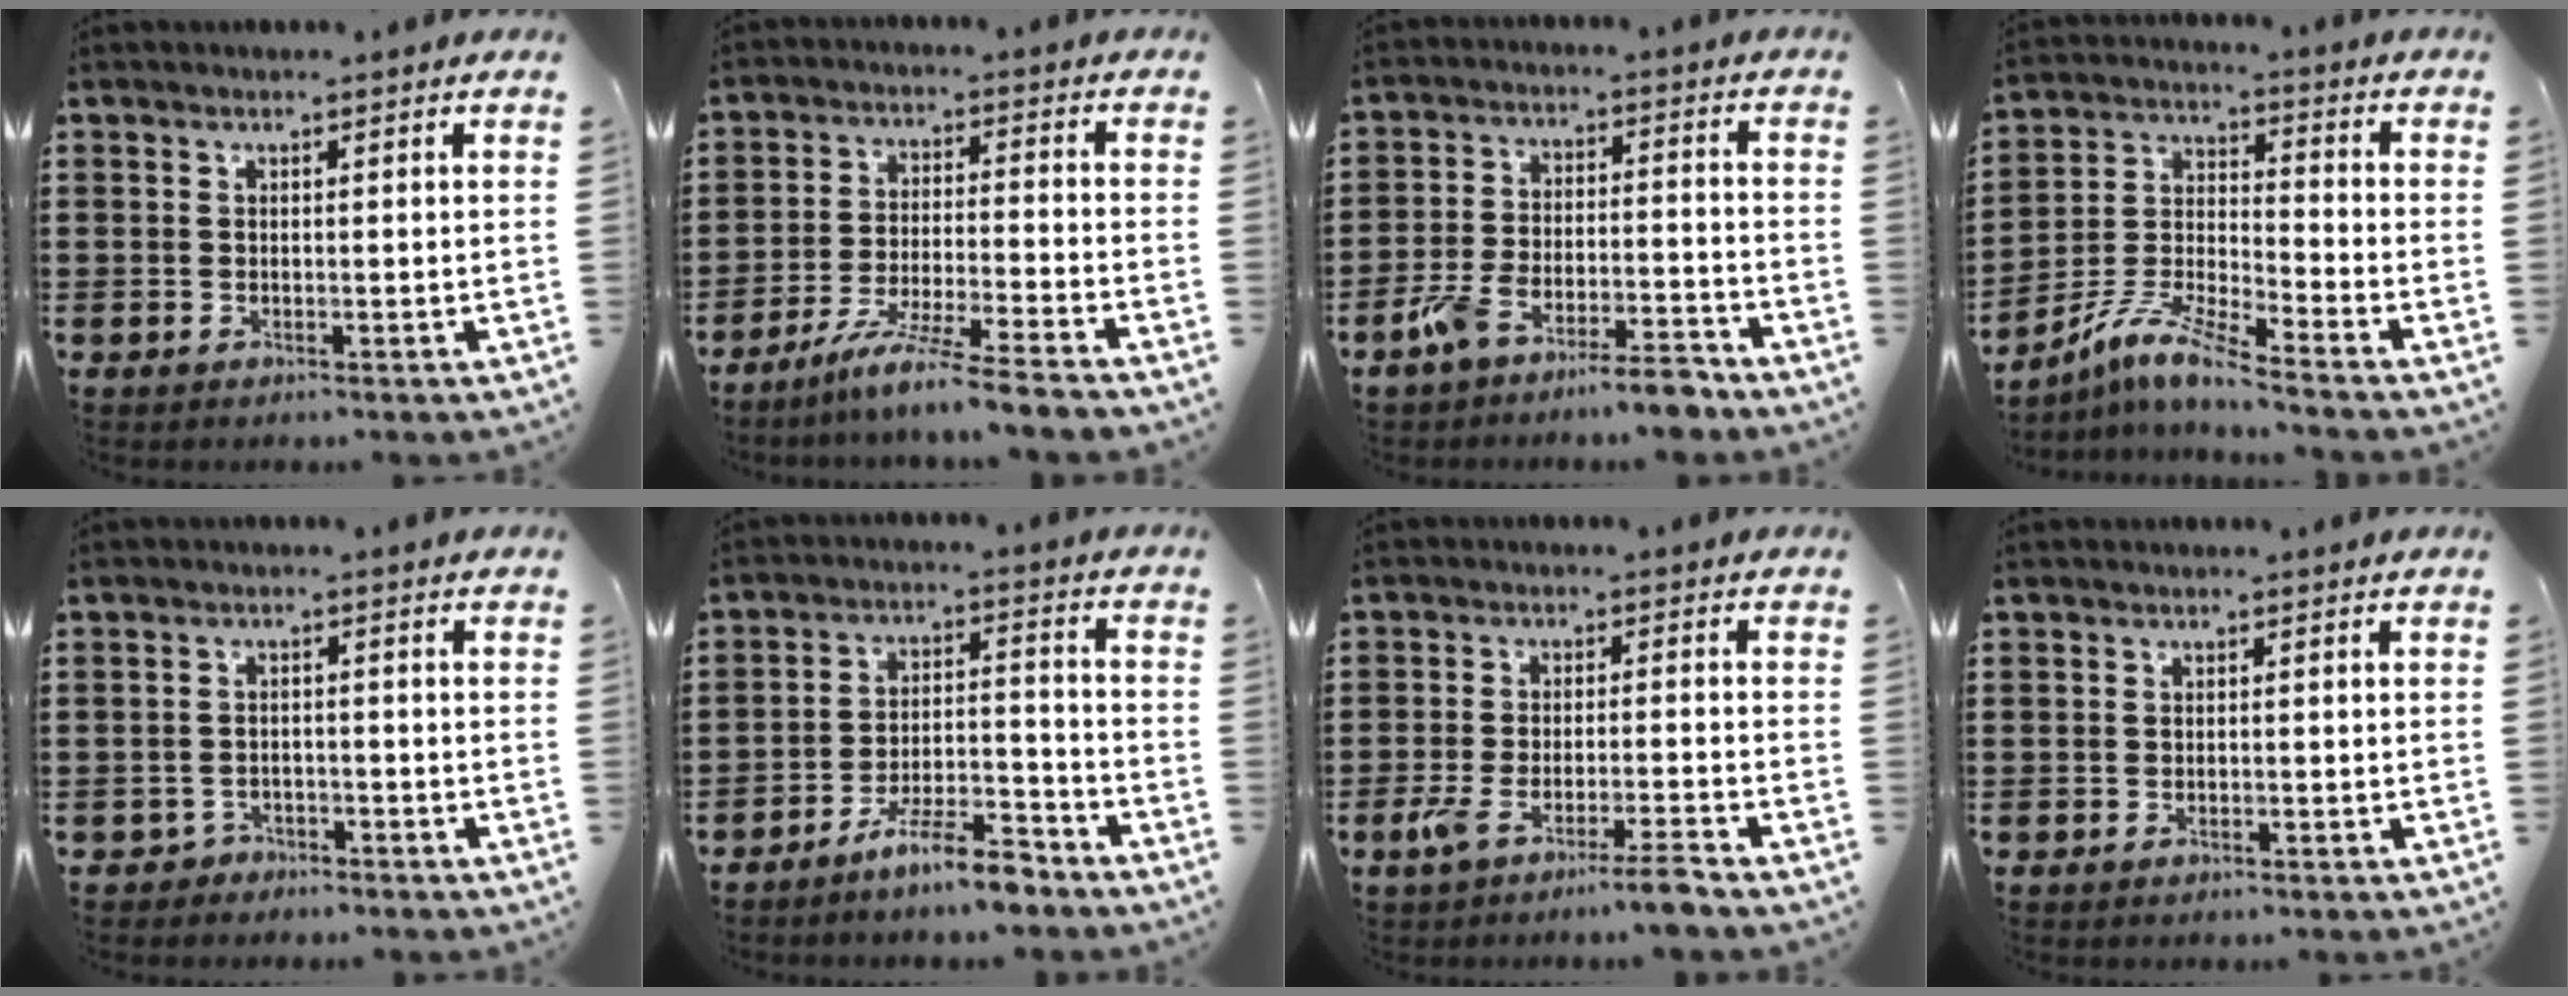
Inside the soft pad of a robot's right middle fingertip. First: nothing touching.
{"total": 7.7, "force": [-6.7, -0.8, 3.6], "torque": [-0.070, -0.015, -0.130]}
{"total": 7.9, "force": [-7.0, 0.8, 3.6], "torque": [-0.074, 0.005, -0.134]}
{"total": 8.5, "force": [-7.4, 0.3, 4.2], "torque": [-0.096, -0.002, -0.150]}
{"total": 2.1, "force": [-1.9, 0.8, -0.2], "torque": [-0.006, 0.003, -0.044]}
{"total": 8.3, "force": [-7.2, 1.1, 4.0], "torque": [-0.068, 0.015, -0.134]}
{"total": 5.2, "force": [-4.1, -0.2, 3.2], "torque": [-0.058, -0.013, -0.074]}
{"total": 0.6, "force": [-0.5, 0.2, 0.2], "torque": [-0.006, -0.001, -0.011]}